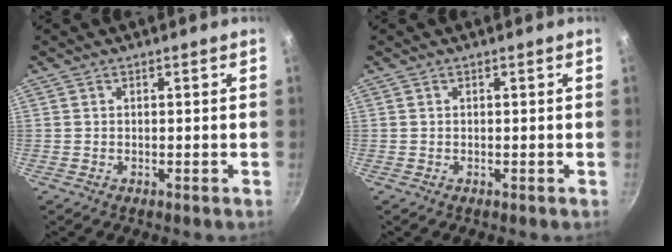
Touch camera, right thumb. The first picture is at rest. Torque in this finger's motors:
{"motor_torque": [-0.18, 0.18, -0.15, -0.16, 0.00]}